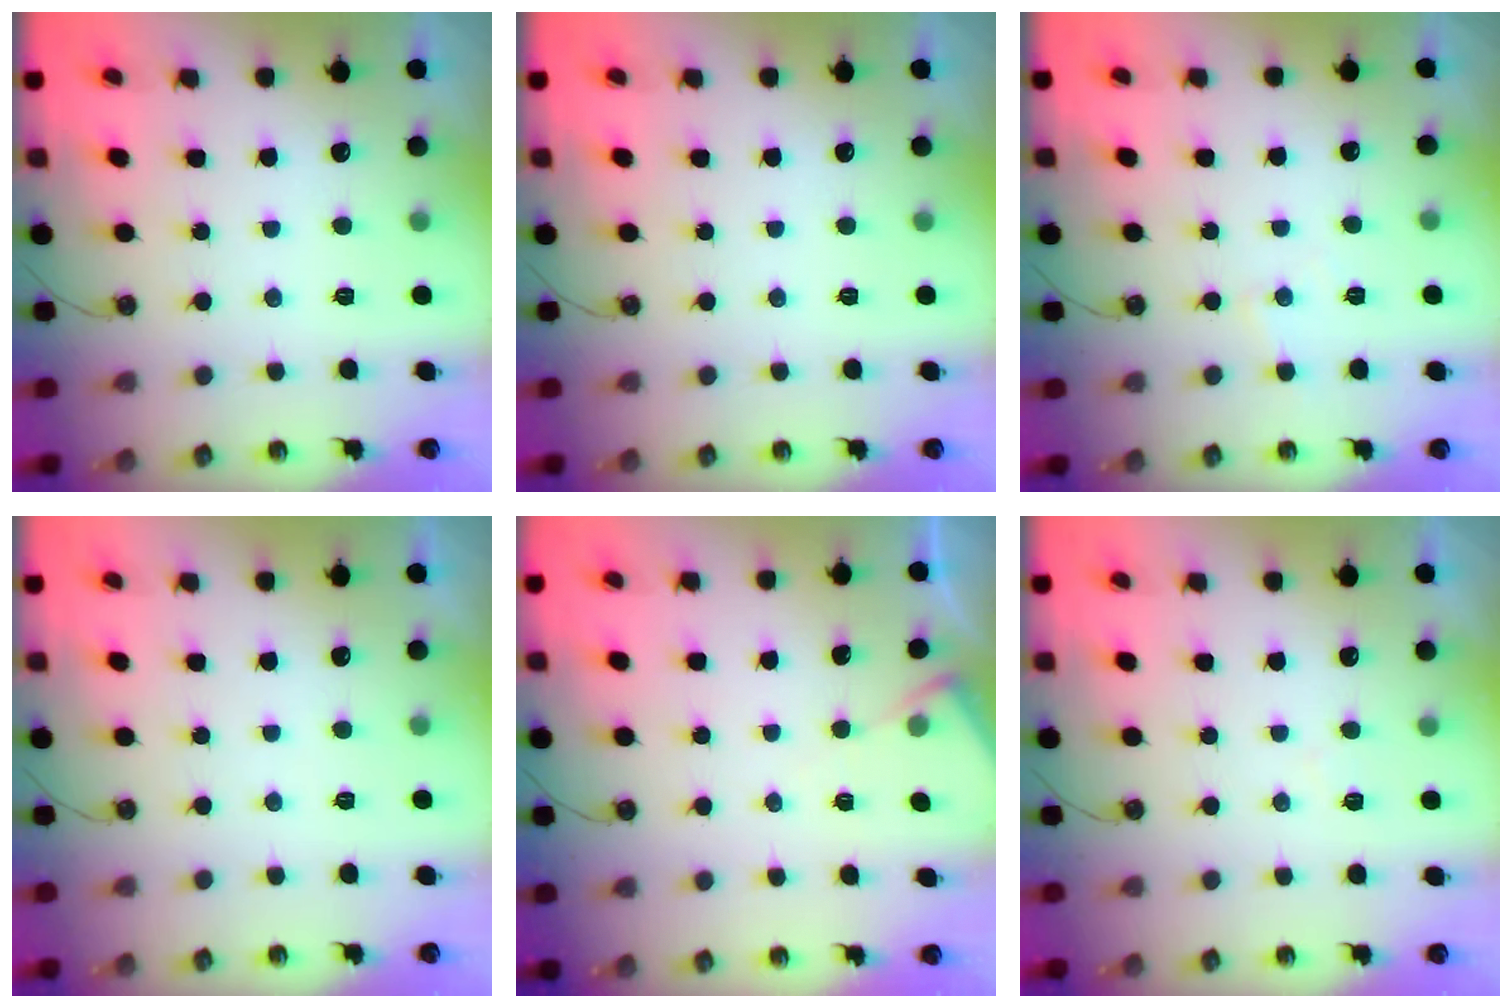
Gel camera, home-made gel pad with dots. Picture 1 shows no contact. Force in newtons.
{"total": 0.0}
{"total": 5.2, "press": 5.1, "slide": 0.7}
{"total": 2.7, "press": 2.7, "slide": 0.4}
{"total": 5.3, "press": 5.2, "slide": 0.5}
{"total": 3.1, "press": 3.0, "slide": 0.5}